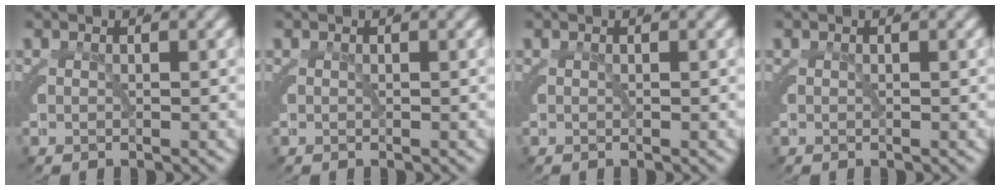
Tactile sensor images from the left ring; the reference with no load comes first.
{"total": 0.0}
{"total": 0.0}
{"total": 0.0}